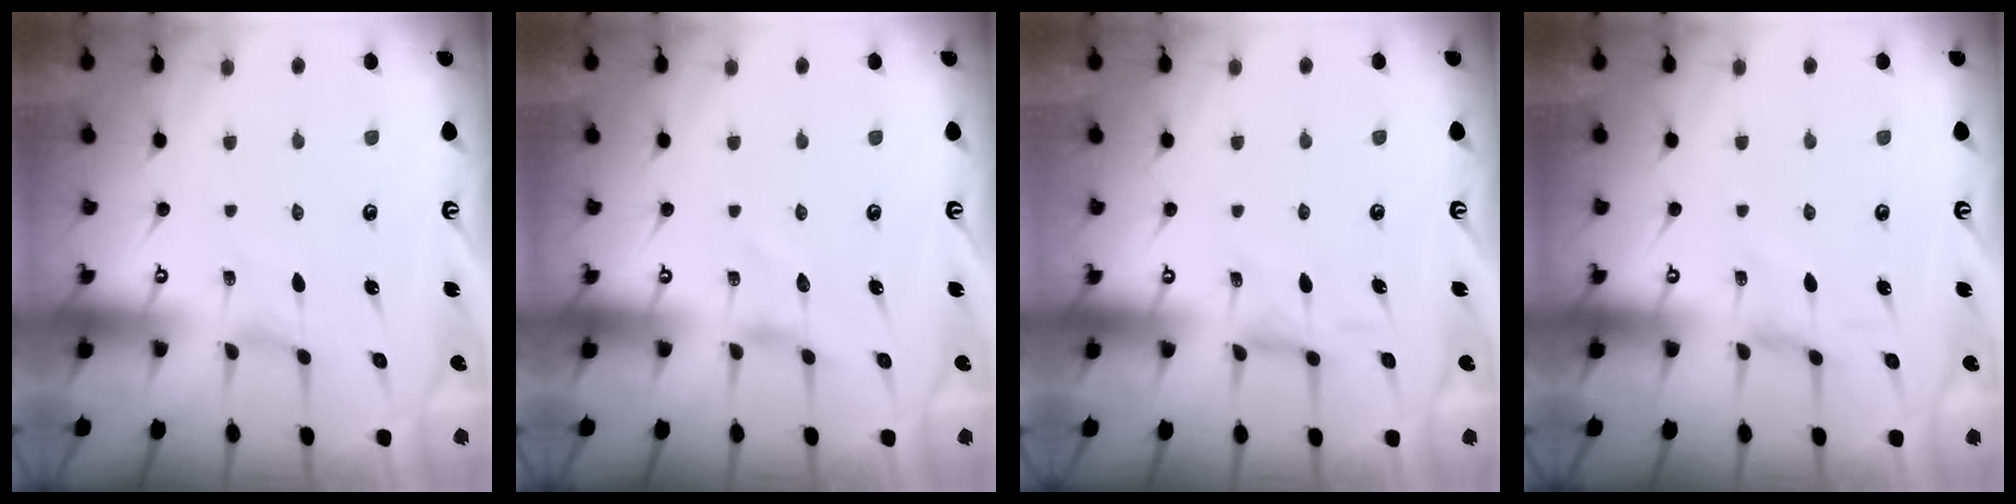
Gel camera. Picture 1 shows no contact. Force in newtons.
{"total": 0.0}
{"total": 1.7, "press": 1.6, "slide": 0.4}
{"total": 1.1, "press": 1.0, "slide": 0.4}